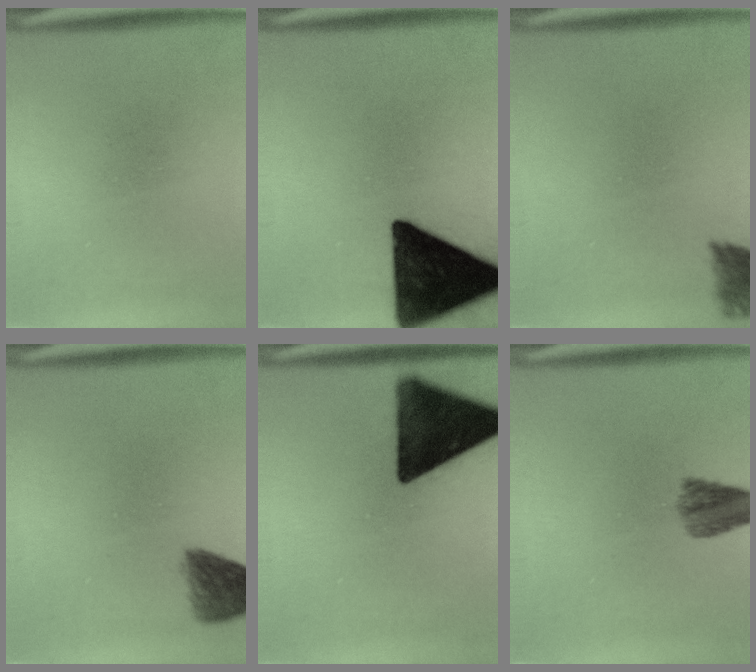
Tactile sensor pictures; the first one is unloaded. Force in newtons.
{"total": 17.7}
{"total": 4.0}
{"total": 4.6}
{"total": 16.0}
{"total": 4.5}